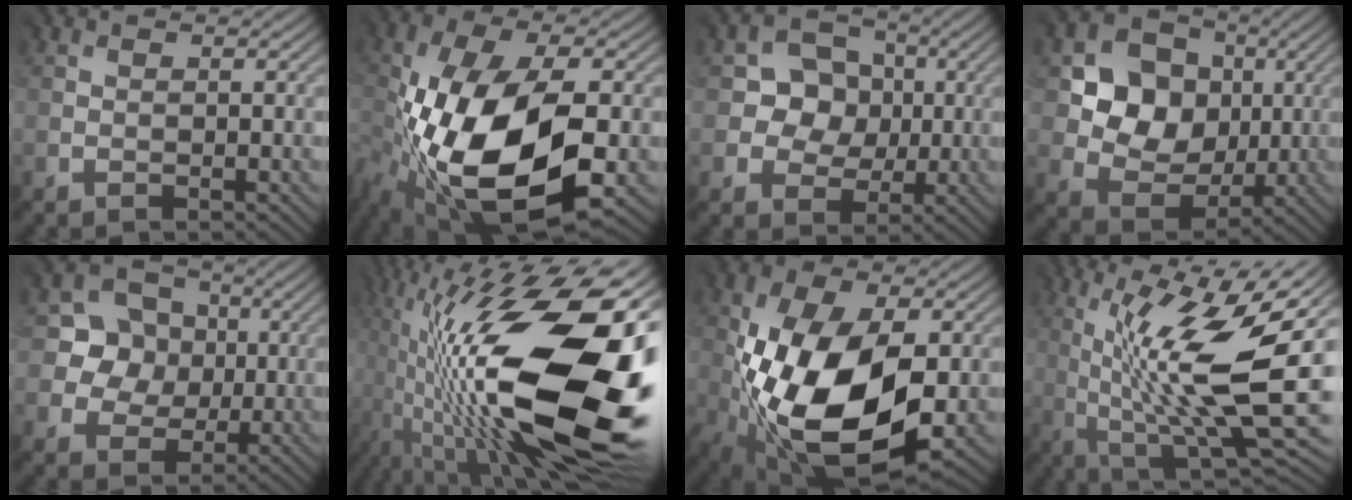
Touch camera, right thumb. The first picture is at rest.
{"total": 18.0, "force": [-5.1, 9.3, 14.6], "torque": [-0.310, -0.038, -0.070]}
{"total": 6.2, "force": [0.7, 5.7, 2.4], "torque": [-0.041, 0.004, -0.002]}
{"total": 10.0, "force": [2.0, 8.6, 4.7], "torque": [-0.104, -0.001, 0.029]}
{"total": 6.4, "force": [0.8, 6.0, 2.0], "torque": [-0.037, 0.006, 0.000]}
{"total": 21.6, "force": [-3.3, 8.9, 19.4], "torque": [-0.372, 0.004, -0.069]}
{"total": 16.7, "force": [-2.5, 9.7, 13.4], "torque": [-0.271, -0.019, -0.038]}
{"total": 17.0, "force": [1.3, 5.0, 16.2], "torque": [-0.282, 0.014, 0.035]}